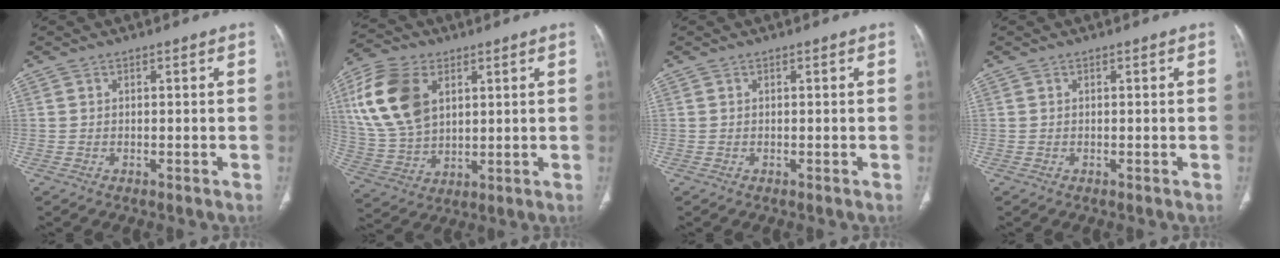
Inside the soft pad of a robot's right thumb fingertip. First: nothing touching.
{"total": 16.2, "force": [5.3, 10.5, 11.1], "torque": [-0.216, -0.008, 0.110]}
{"total": 0.0}
{"total": 0.0}